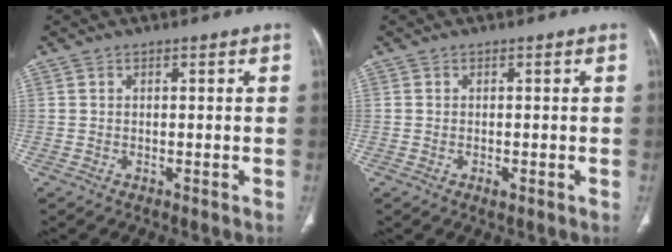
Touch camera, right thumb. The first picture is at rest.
{"total": 0.9, "force": [-0.3, 0.4, 0.7], "torque": [-0.015, -0.003, -0.004]}